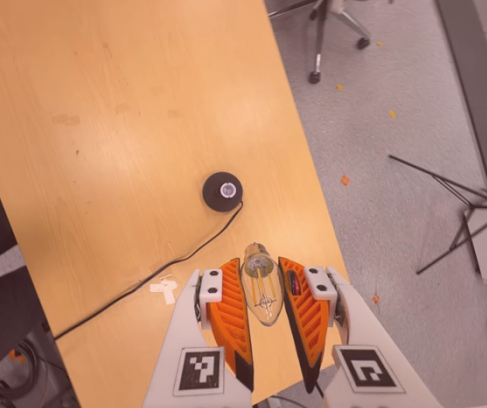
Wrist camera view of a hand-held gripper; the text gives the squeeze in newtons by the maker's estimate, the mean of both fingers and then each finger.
{"total": 14.0, "left": 15.0, "right": 13.0}